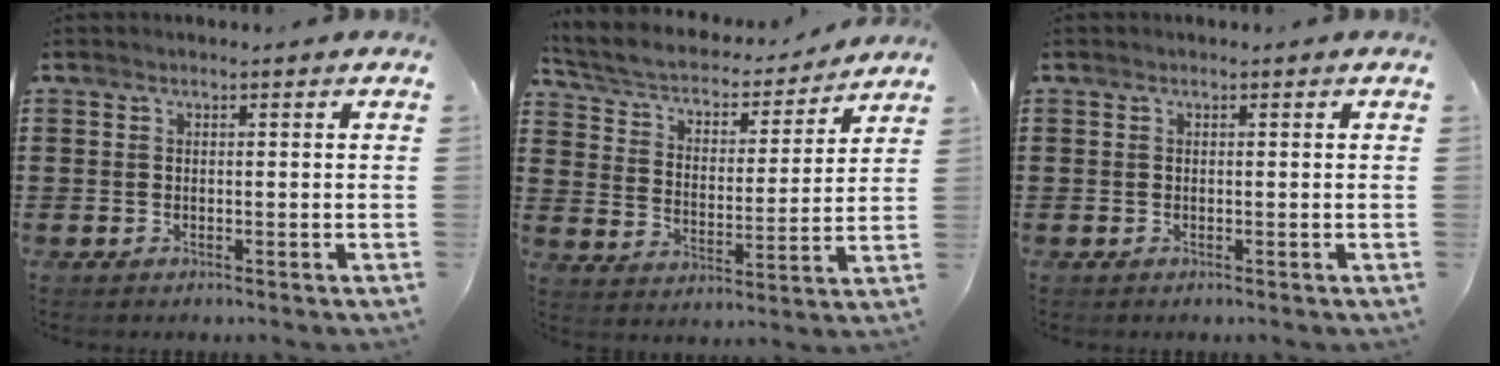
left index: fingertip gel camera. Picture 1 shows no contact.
{"total": 3.9, "force": [3.4, 1.3, 1.4], "torque": [-0.050, -0.027, 0.049]}
{"total": 0.0}